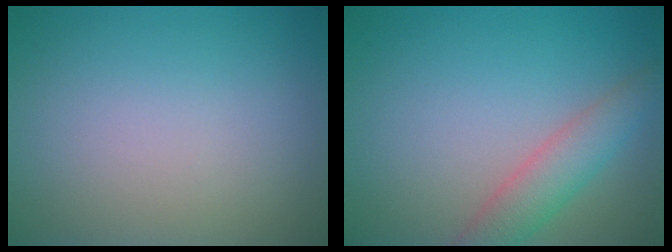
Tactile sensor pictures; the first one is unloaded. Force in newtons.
{"total": 3.5, "press": 3.5, "slide": 0.1}